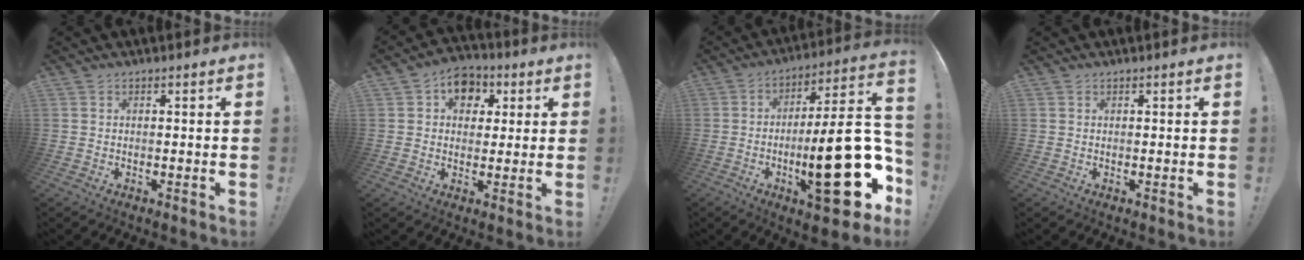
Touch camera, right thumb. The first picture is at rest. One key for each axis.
{"total": 8.6, "fx": 2.6, "fy": 7.1, "fz": 4.0, "tx": -0.046, "ty": -0.005, "tz": 0.050}
{"total": 29.3, "fx": -7.9, "fy": 8.4, "fz": 26.9, "tx": -0.394, "ty": 0.030, "tz": -0.115}
{"total": 0.0}